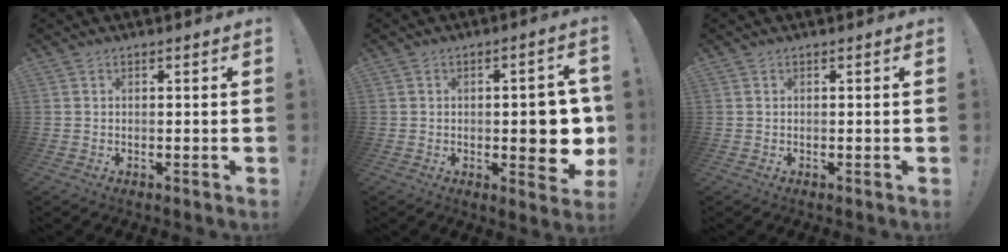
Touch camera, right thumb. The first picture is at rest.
{"total": 10.3, "force": [-0.7, 3.9, 9.5], "torque": [-0.104, -0.005, -0.011]}
{"total": 0.0}